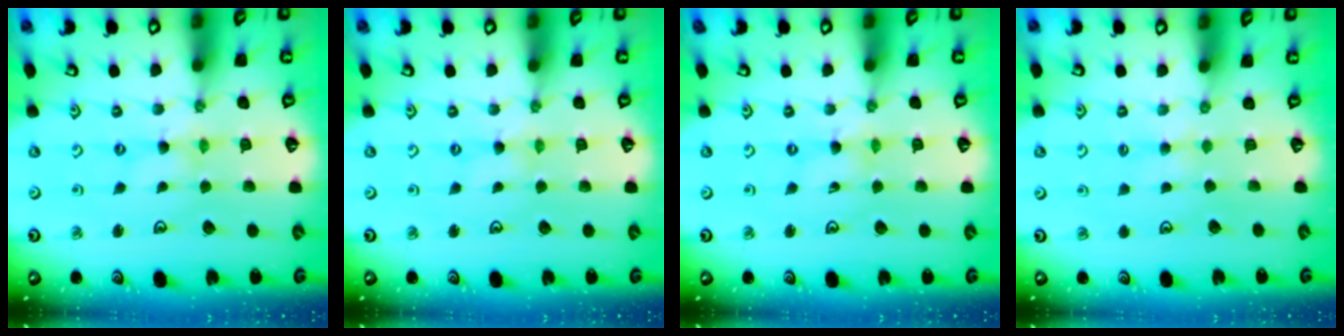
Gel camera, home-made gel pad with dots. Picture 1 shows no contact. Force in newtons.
{"total": 1.3, "press": 1.3, "slide": 0.3}
{"total": 0.0}
{"total": 2.3, "press": 2.3, "slide": 0.4}